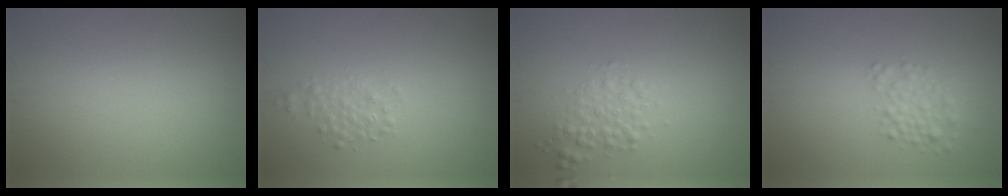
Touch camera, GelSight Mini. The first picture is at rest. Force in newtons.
{"total": 1.6, "press": 1.6, "slide": 0.0}
{"total": 2.2, "press": 2.2, "slide": 0.0}
{"total": 2.2, "press": 2.2, "slide": 0.1}